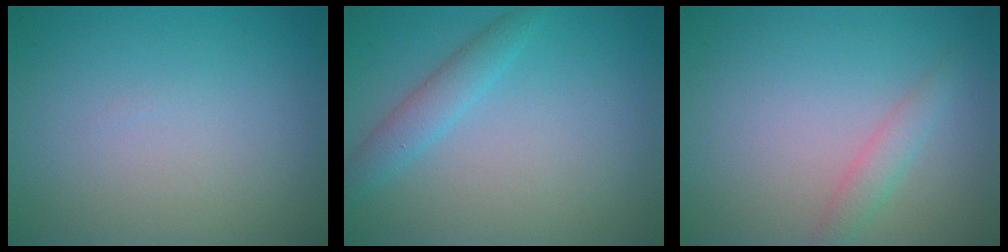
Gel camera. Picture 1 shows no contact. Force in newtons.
{"total": 2.3, "press": 2.3, "slide": 0.1}
{"total": 1.7, "press": 1.7, "slide": 0.1}